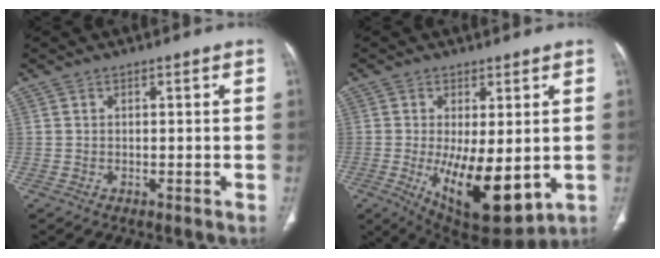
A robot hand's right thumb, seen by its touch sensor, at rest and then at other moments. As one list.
[{"total": 14.5, "force": [-2.4, 5.9, 13.0], "torque": [-0.202, -0.029, -0.016]}]